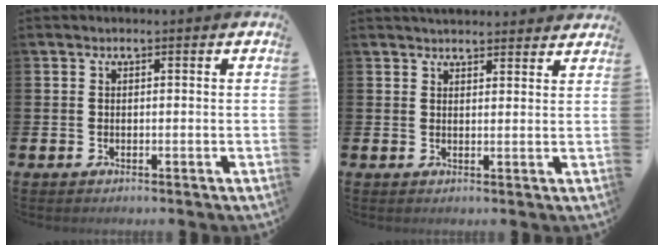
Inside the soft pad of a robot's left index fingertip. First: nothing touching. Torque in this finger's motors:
{"motor_torque": [1.00, -1.14, 0.35, 0.02]}